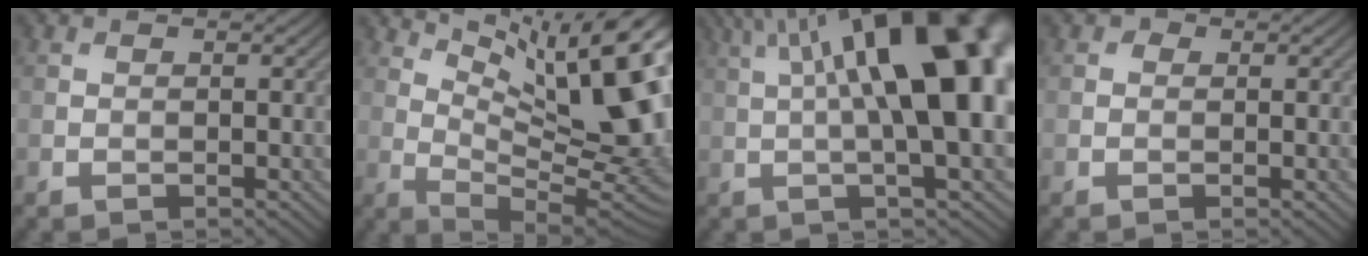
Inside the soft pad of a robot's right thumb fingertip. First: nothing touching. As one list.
[{"total": 16.6, "force": [7.1, 5.5, 14.0], "torque": [-0.216, 0.000, 0.128]}, {"total": 18.7, "force": [4.0, 5.9, 17.3], "torque": [-0.251, 0.057, 0.061]}, {"total": 0.6, "force": [0.0, 0.6, 0.1], "torque": [0.001, -0.006, -0.005]}]